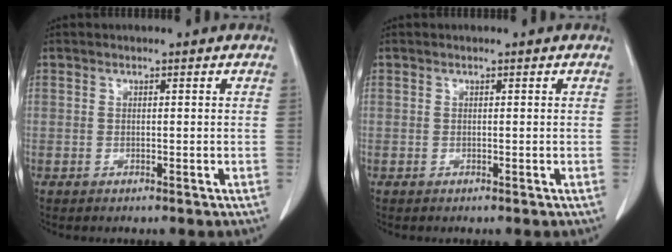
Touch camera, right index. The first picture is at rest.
{"total": 0.0}